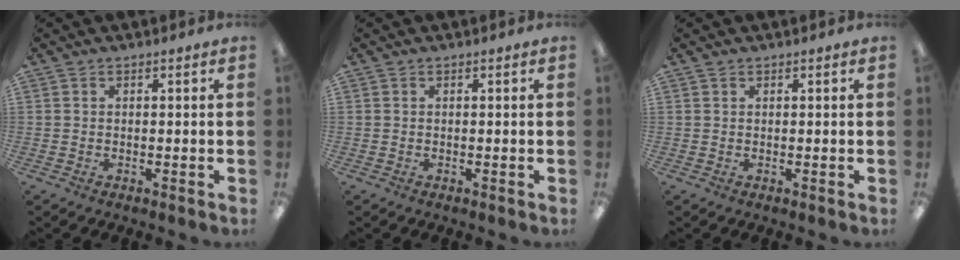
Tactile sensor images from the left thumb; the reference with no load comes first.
{"total": 0.0}
{"total": 0.6, "force": [0.4, 0.3, 0.2], "torque": [-0.005, 0.003, 0.007]}